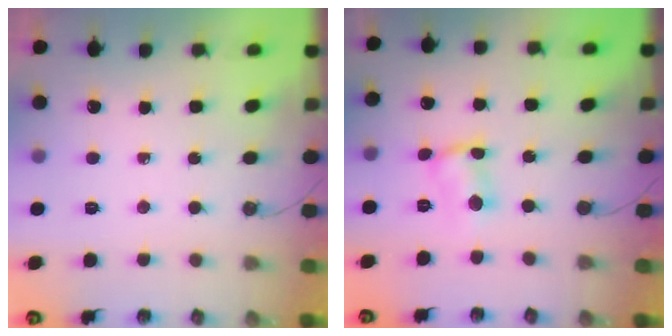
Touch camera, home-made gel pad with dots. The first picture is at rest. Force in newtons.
{"total": 2.7, "press": 2.7, "slide": 0.1}